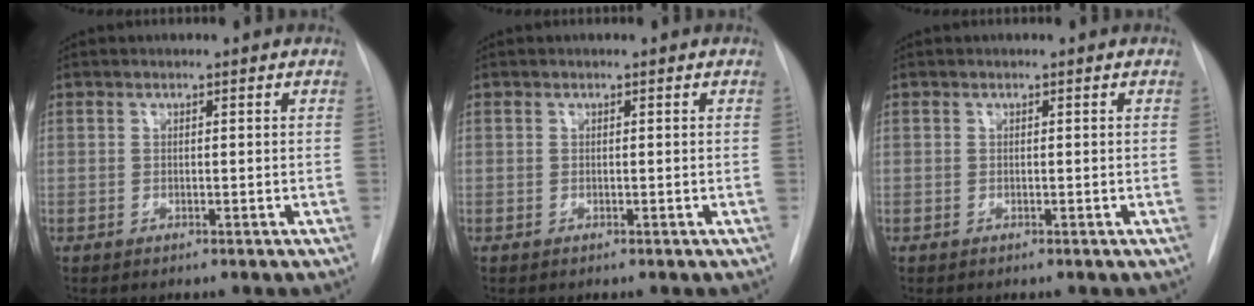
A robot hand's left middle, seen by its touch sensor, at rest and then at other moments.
{"total": 0.0}
{"total": 0.0}